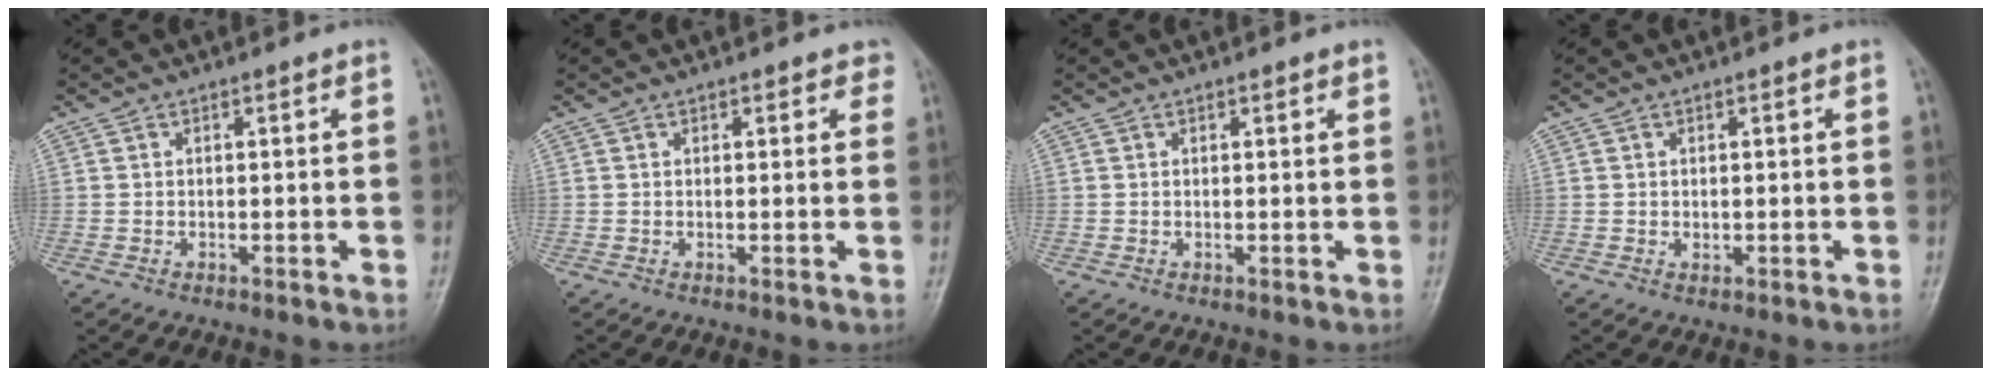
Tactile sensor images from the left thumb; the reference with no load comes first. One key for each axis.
{"total": 1.8, "fx": 1.2, "fy": 1.1, "fz": 0.8, "tx": 0.013, "ty": -0.002, "tz": 0.007}
{"total": 0.8, "fx": 0.6, "fy": 0.3, "fz": 0.5, "tx": -0.006, "ty": -0.001, "tz": 0.005}
{"total": 0.8, "fx": 0.1, "fy": 0.6, "fz": 0.5, "tx": -0.005, "ty": 0.000, "tz": 0.002}